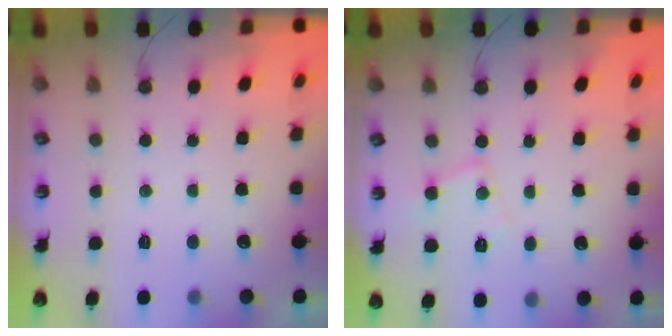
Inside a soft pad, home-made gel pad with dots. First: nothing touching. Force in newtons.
{"total": 7.9, "press": 7.9, "slide": 0.6}